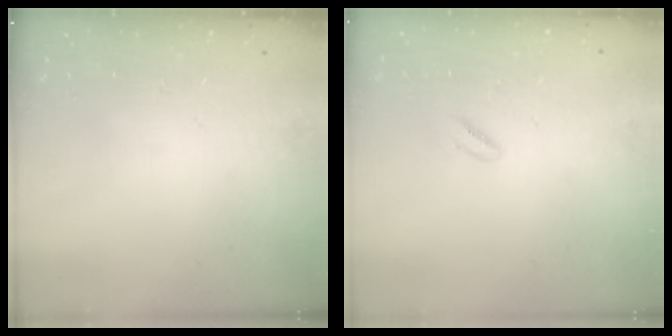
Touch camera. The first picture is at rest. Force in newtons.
{"total": 1.1, "press": 0.9, "slide": 0.5}